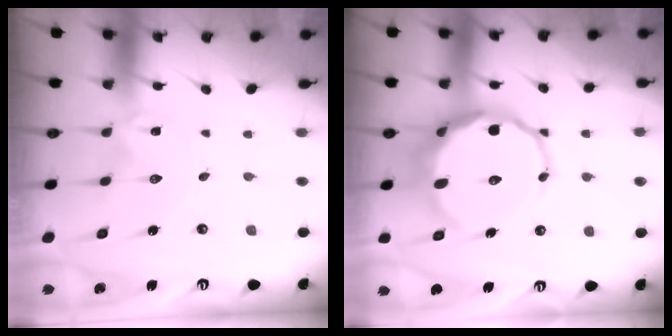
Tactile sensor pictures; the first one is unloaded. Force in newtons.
{"total": 14.9, "press": 14.4, "slide": 3.5}